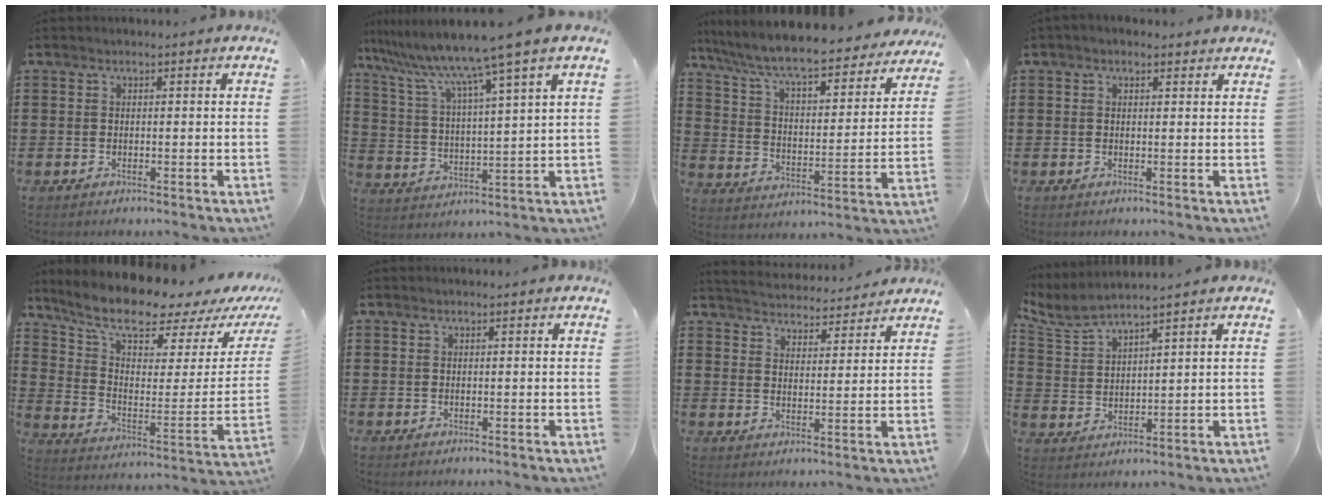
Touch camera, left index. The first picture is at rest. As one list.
[{"total": 9.6, "force": [7.8, -1.4, 5.5], "torque": [-0.137, -0.050, 0.121]}, {"total": 8.1, "force": [7.3, 0.4, 3.4], "torque": [-0.099, -0.053, 0.121]}, {"total": 1.3, "force": [1.0, 0.7, 0.6], "torque": [-0.014, 0.006, 0.019]}, {"total": 9.1, "force": [7.8, 1.9, 4.3], "torque": [-0.109, -0.063, 0.130]}, {"total": 0.0}, {"total": 4.1, "force": [4.1, 0.0, -0.1], "torque": [-0.018, -0.027, 0.070]}, {"total": 4.8, "force": [4.4, 0.7, 1.8], "torque": [-0.055, -0.017, 0.078]}]